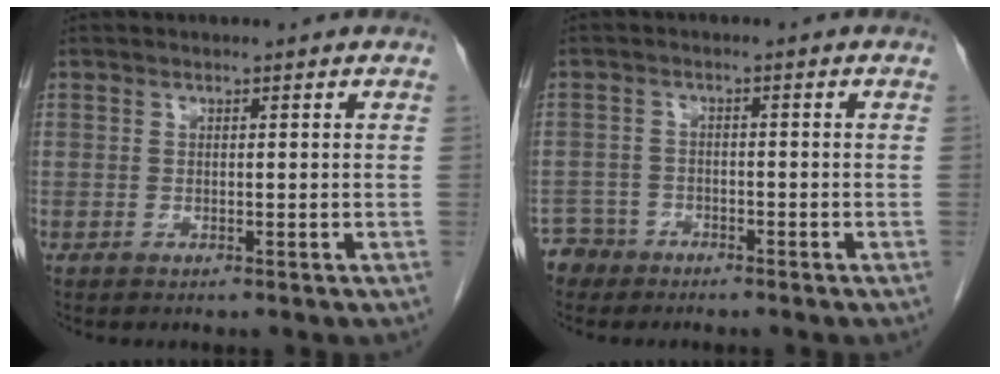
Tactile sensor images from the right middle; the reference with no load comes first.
{"total": 3.7, "force": [-3.0, 2.2, -0.7], "torque": [0.018, 0.005, -0.059]}